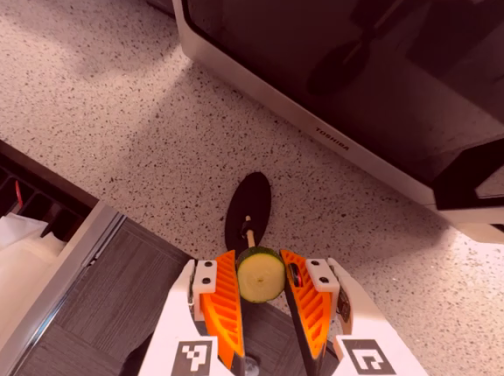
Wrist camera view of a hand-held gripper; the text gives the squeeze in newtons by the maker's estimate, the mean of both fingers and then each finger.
{"total": 8.4, "left": 8.2, "right": 8.5}